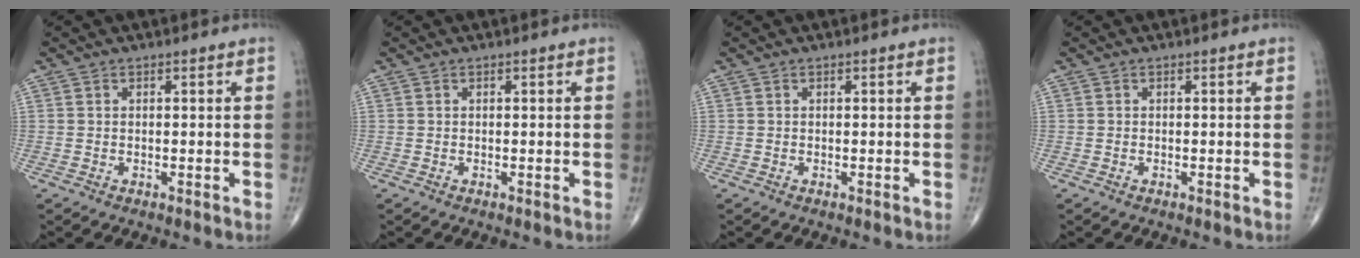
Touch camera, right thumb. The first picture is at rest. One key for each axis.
{"total": 0.0}
{"total": 0.0}
{"total": 0.0}